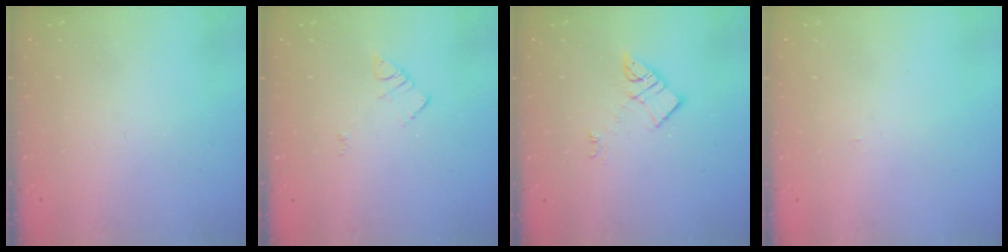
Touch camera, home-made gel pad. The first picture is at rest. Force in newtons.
{"total": 3.7, "press": 3.7, "slide": 0.3}
{"total": 6.4, "press": 6.4, "slide": 0.6}
{"total": 2.2, "press": 2.2, "slide": 0.3}